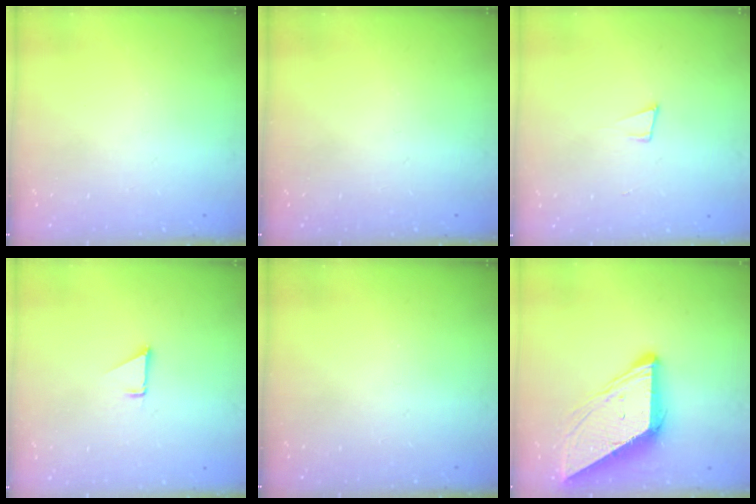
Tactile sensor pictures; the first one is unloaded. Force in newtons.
{"total": 0.0}
{"total": 4.8, "press": 3.6, "slide": 3.2}
{"total": 1.3, "press": 1.3, "slide": 0.1}
{"total": 0.0}
{"total": 10.3, "press": 10.3, "slide": 0.9}